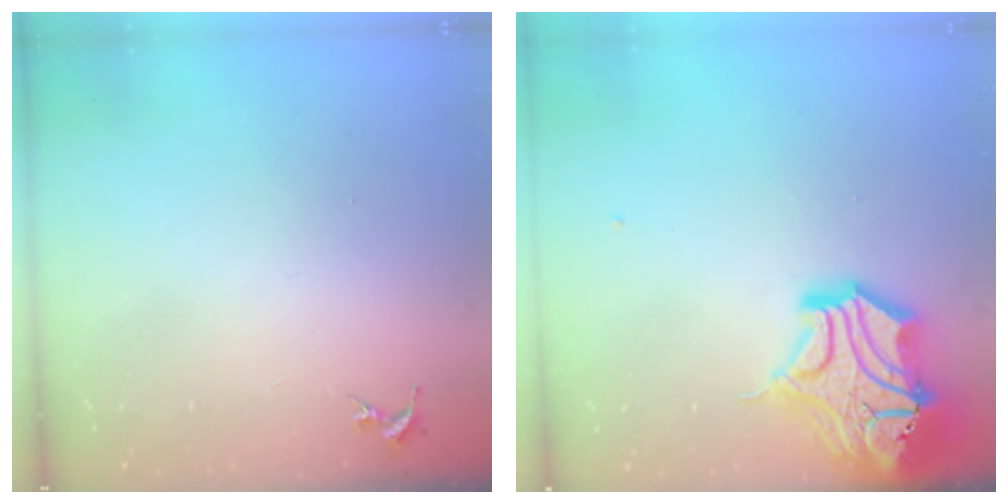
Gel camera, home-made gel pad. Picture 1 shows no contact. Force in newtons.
{"total": 18.3, "press": 18.2, "slide": 2.4}